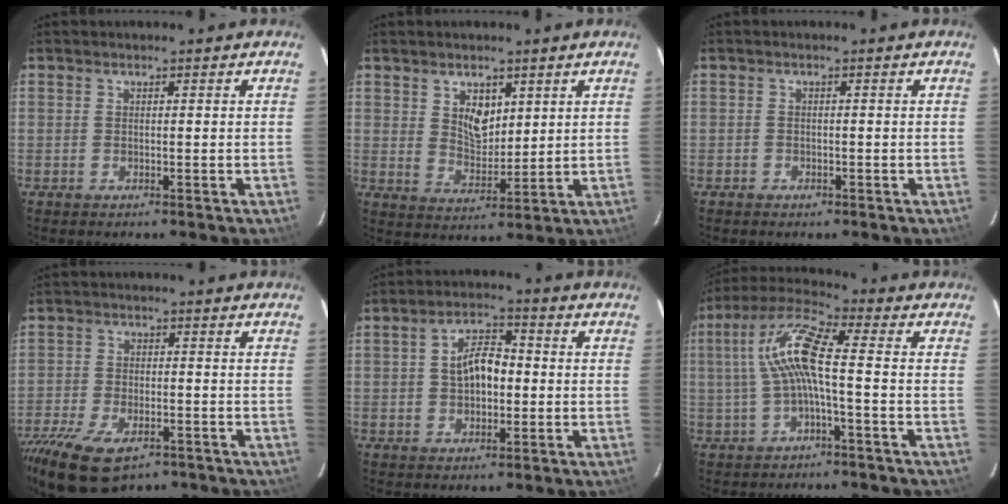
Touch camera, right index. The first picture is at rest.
{"total": 6.1, "force": [2.8, 3.9, 3.8], "torque": [-0.058, 0.002, 0.056]}
{"total": 1.3, "force": [-0.9, 0.9, 0.3], "torque": [-0.008, 0.002, -0.013]}
{"total": 15.7, "force": [-10.1, 7.4, 9.4], "torque": [-0.214, -0.036, -0.167]}
{"total": 7.2, "force": [0.0, 4.3, 5.8], "torque": [-0.105, 0.022, 0.005]}
{"total": 10.0, "force": [-0.6, 1.6, 9.9], "torque": [-0.210, 0.021, -0.012]}